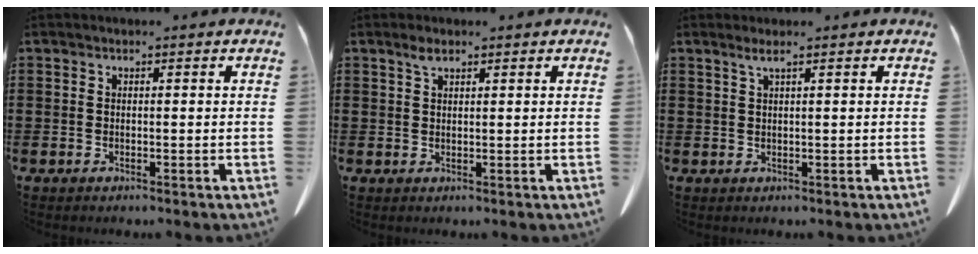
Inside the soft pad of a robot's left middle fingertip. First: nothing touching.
{"total": 1.7, "force": [1.2, 0.6, 1.1], "torque": [-0.026, 0.002, 0.021]}
{"total": 1.4, "force": [0.9, -0.1, 1.1], "torque": [-0.024, -0.002, 0.017]}